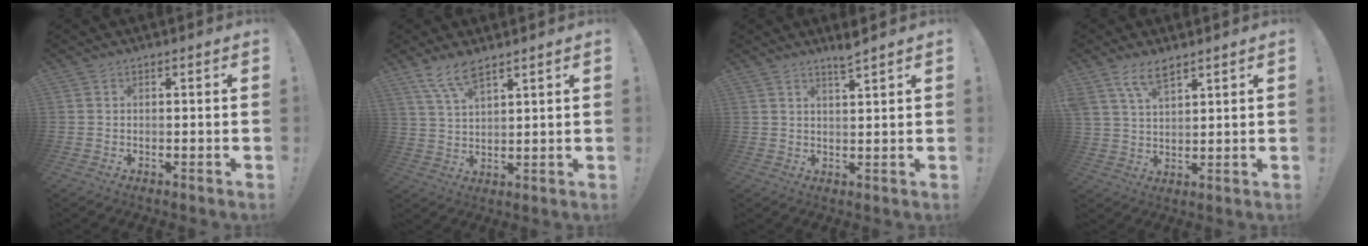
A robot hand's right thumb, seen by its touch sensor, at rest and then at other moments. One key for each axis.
{"total": 7.1, "fx": 5.4, "fy": 1.9, "fz": 4.2, "tx": -0.085, "ty": -0.022, "tz": 0.100}
{"total": 3.6, "fx": 3.1, "fy": -0.5, "fz": 1.9, "tx": -0.025, "ty": -0.021, "tz": 0.049}
{"total": 7.1, "fx": 5.0, "fy": 2.9, "fz": 4.1, "tx": -0.074, "ty": -0.015, "tz": 0.094}